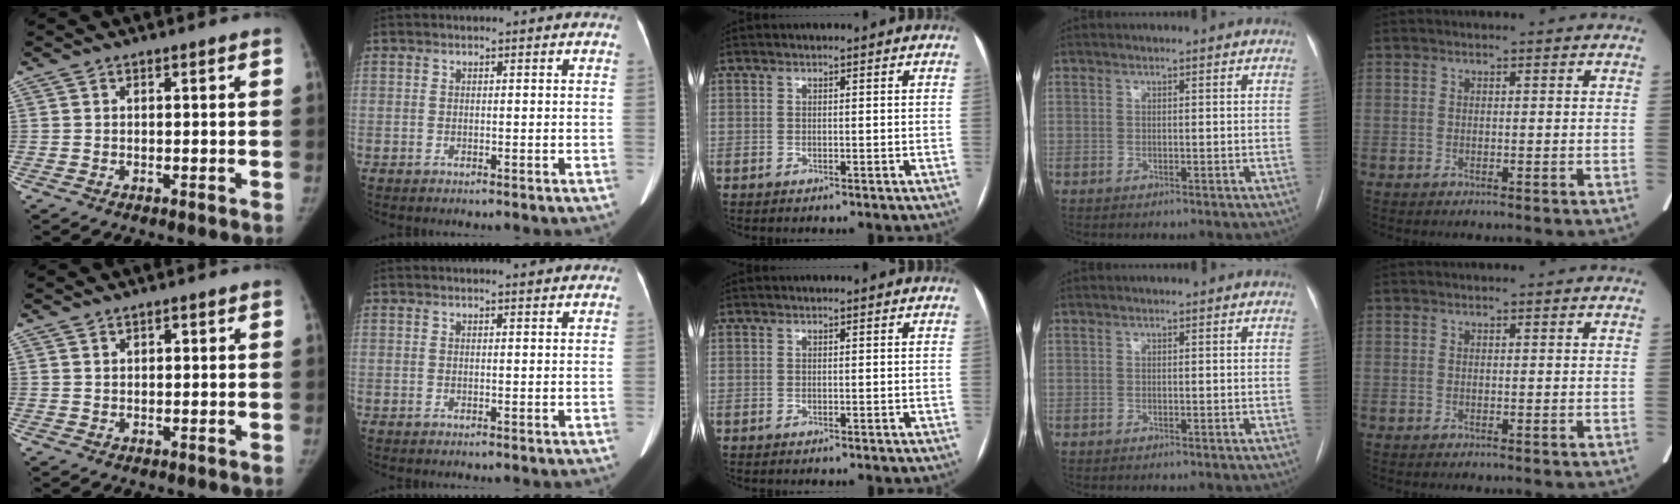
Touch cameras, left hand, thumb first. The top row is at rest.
{"thumb": {"total": 1.2, "force": [0.6, 0.7, 0.7], "torque": [-0.006, -0.001, 0.009]}, "index": {"total": 2.3, "force": [2.2, -0.1, 0.7], "torque": [-0.011, 0.003, 0.026]}}